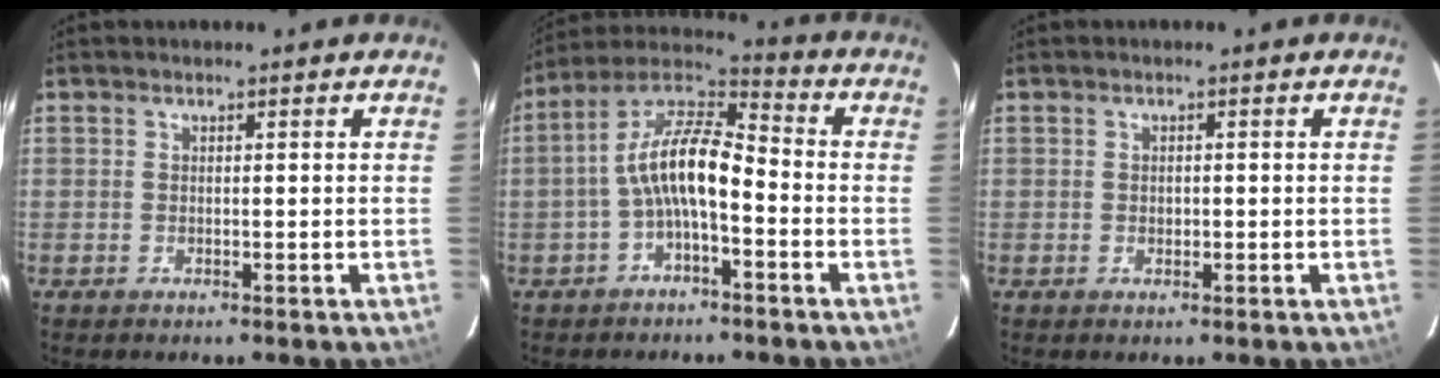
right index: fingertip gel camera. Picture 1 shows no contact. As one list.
[{"total": 10.8, "force": [-2.9, 3.9, 9.6], "torque": [-0.199, 0.020, -0.060]}, {"total": 1.0, "force": [-0.1, 0.9, 0.4], "torque": [-0.008, 0.001, 0.000]}]